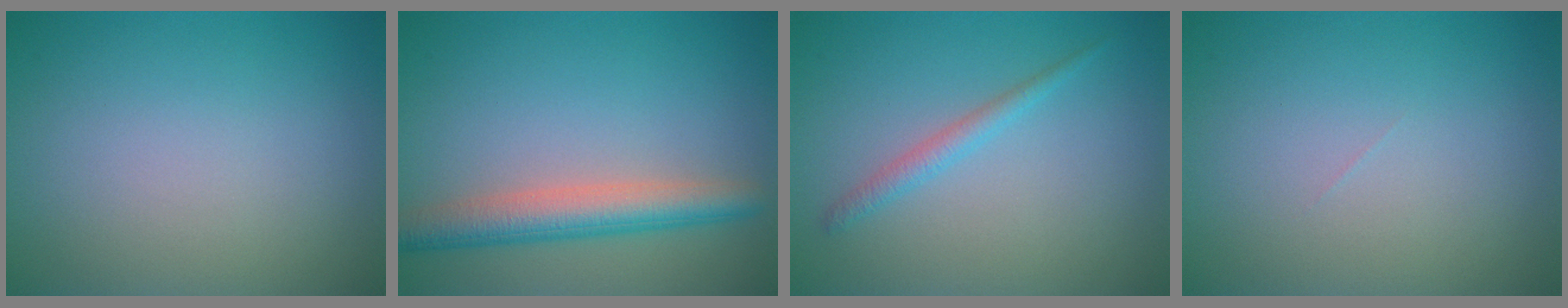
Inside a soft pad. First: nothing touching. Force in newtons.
{"total": 4.7, "press": 4.7, "slide": 0.2}
{"total": 1.6, "press": 1.6, "slide": 0.2}
{"total": 0.0}